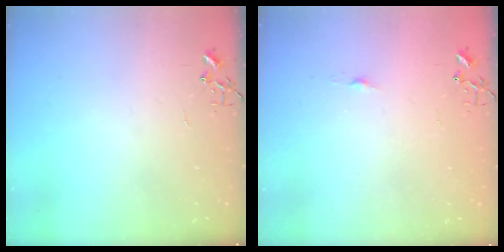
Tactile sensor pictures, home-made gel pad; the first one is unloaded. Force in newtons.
{"total": 3.4, "press": 3.4, "slide": 0.4}